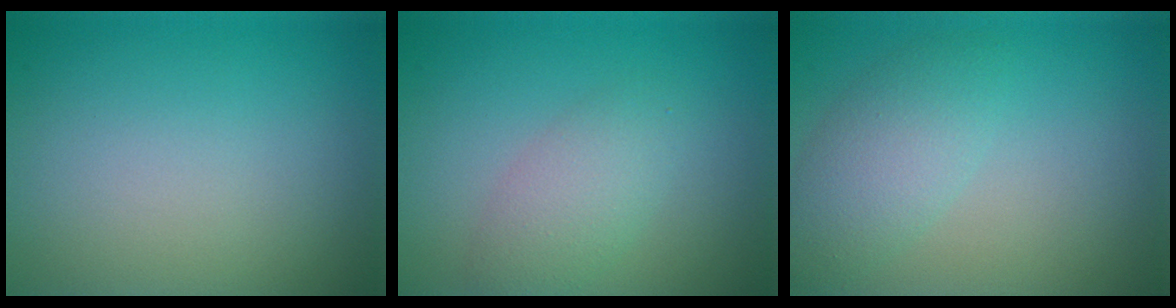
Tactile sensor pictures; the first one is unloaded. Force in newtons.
{"total": 2.8, "press": 2.8, "slide": 0.1}
{"total": 3.4, "press": 3.4, "slide": 0.2}